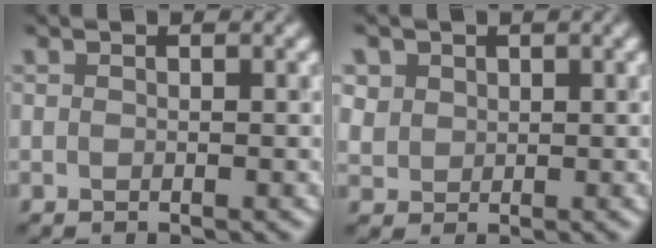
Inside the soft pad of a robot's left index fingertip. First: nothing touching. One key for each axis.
{"total": 1.1, "fx": 0.3, "fy": 0.5, "fz": -0.9, "tx": -0.004, "ty": -0.001, "tz": 0.032}